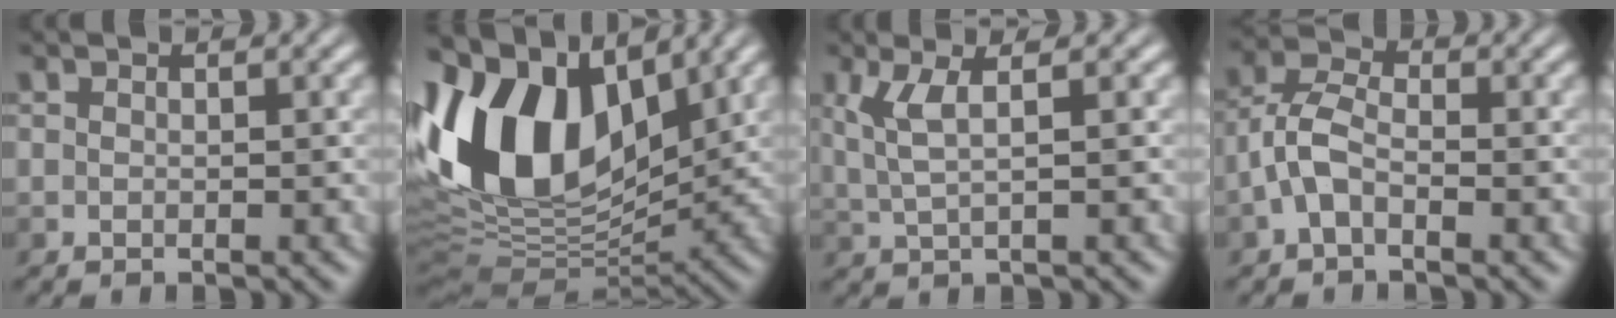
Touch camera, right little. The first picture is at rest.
{"total": 13.5, "force": [4.3, 8.2, 9.7], "torque": [-0.210, 0.036, 0.069]}
{"total": 3.8, "force": [0.5, 1.0, 3.6], "torque": [-0.082, 0.002, 0.012]}
{"total": 4.7, "force": [-2.3, 2.4, 3.4], "torque": [-0.074, 0.010, -0.056]}